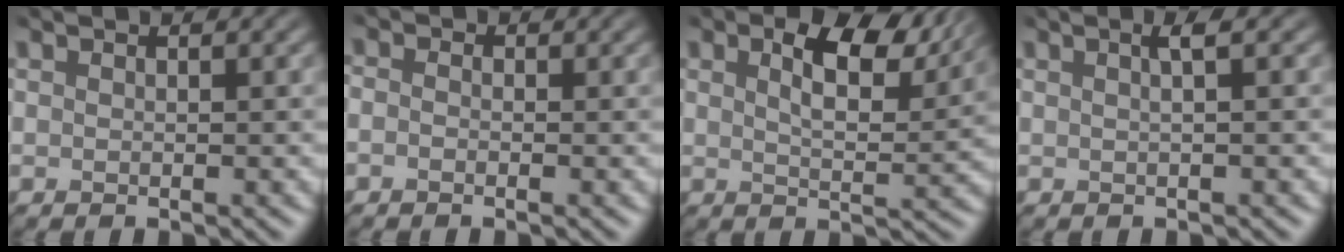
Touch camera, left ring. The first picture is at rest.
{"total": 1.6, "force": [-1.3, 0.1, -0.8], "torque": [-0.007, -0.013, -0.007]}
{"total": 5.2, "force": [2.5, 2.2, 4.0], "torque": [-0.086, -0.008, 0.054]}
{"total": 1.0, "force": [-0.5, 0.1, 0.9], "torque": [-0.018, 0.002, -0.004]}